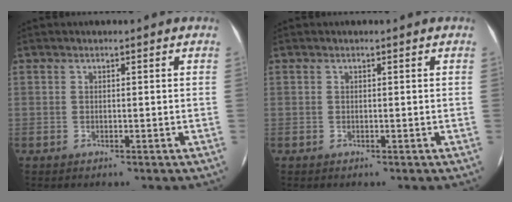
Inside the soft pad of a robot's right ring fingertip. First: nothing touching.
{"total": 0.0}